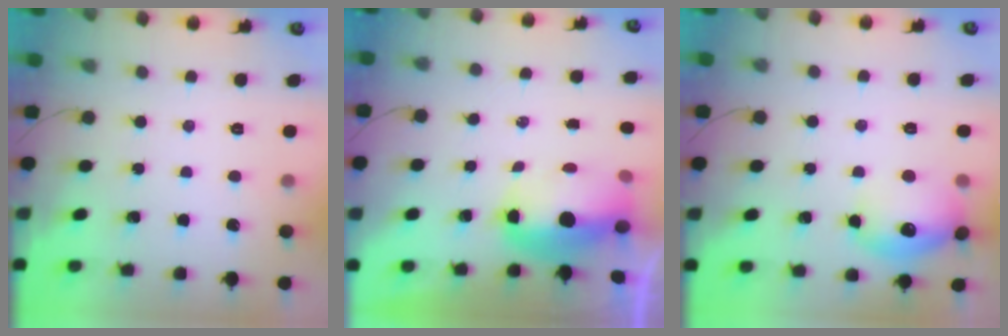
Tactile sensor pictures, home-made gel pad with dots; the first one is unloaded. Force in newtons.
{"total": 7.8, "press": 7.7, "slide": 1.4}
{"total": 15.4, "press": 15.4, "slide": 1.3}